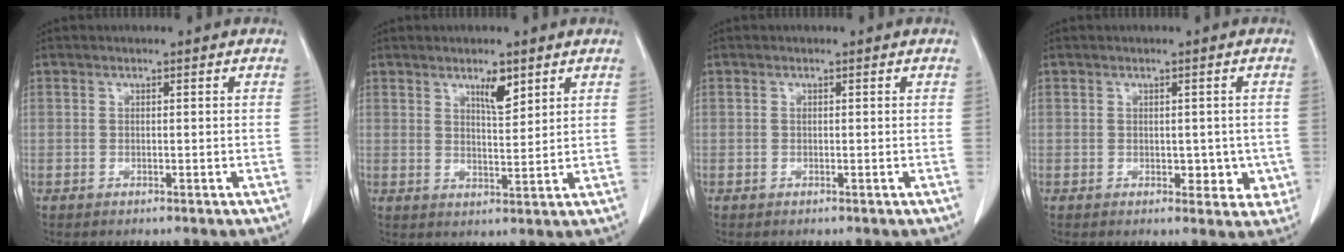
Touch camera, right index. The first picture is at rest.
{"total": 3.3, "force": [2.0, -0.2, 2.6], "torque": [-0.049, -0.007, 0.037]}
{"total": 0.0}
{"total": 5.6, "force": [-0.5, 3.5, 4.3], "torque": [-0.027, 0.003, 0.003]}